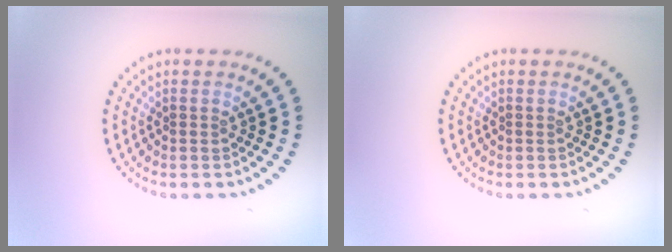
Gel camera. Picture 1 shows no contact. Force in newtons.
{"total": 0.0}